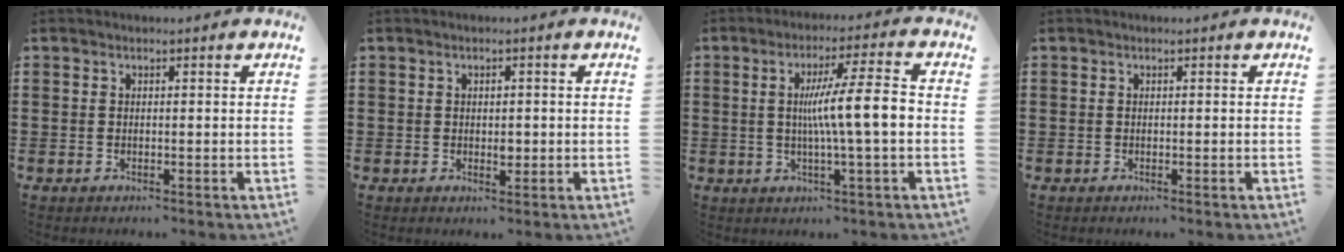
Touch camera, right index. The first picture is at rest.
{"total": 1.6, "force": [0.1, 0.9, 1.3], "torque": [-0.025, 0.004, 0.001]}
{"total": 8.8, "force": [0.0, 0.3, 8.8], "torque": [-0.160, 0.004, -0.008]}
{"total": 0.0}